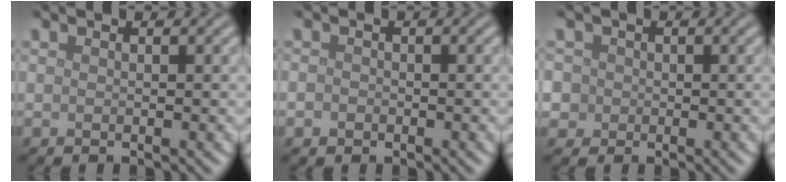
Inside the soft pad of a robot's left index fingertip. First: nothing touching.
{"total": 1.1, "force": [-0.5, 0.9, 0.4], "torque": [-0.001, -0.002, -0.010]}
{"total": 4.1, "force": [0.4, 3.8, 1.4], "torque": [-0.024, 0.030, -0.017]}